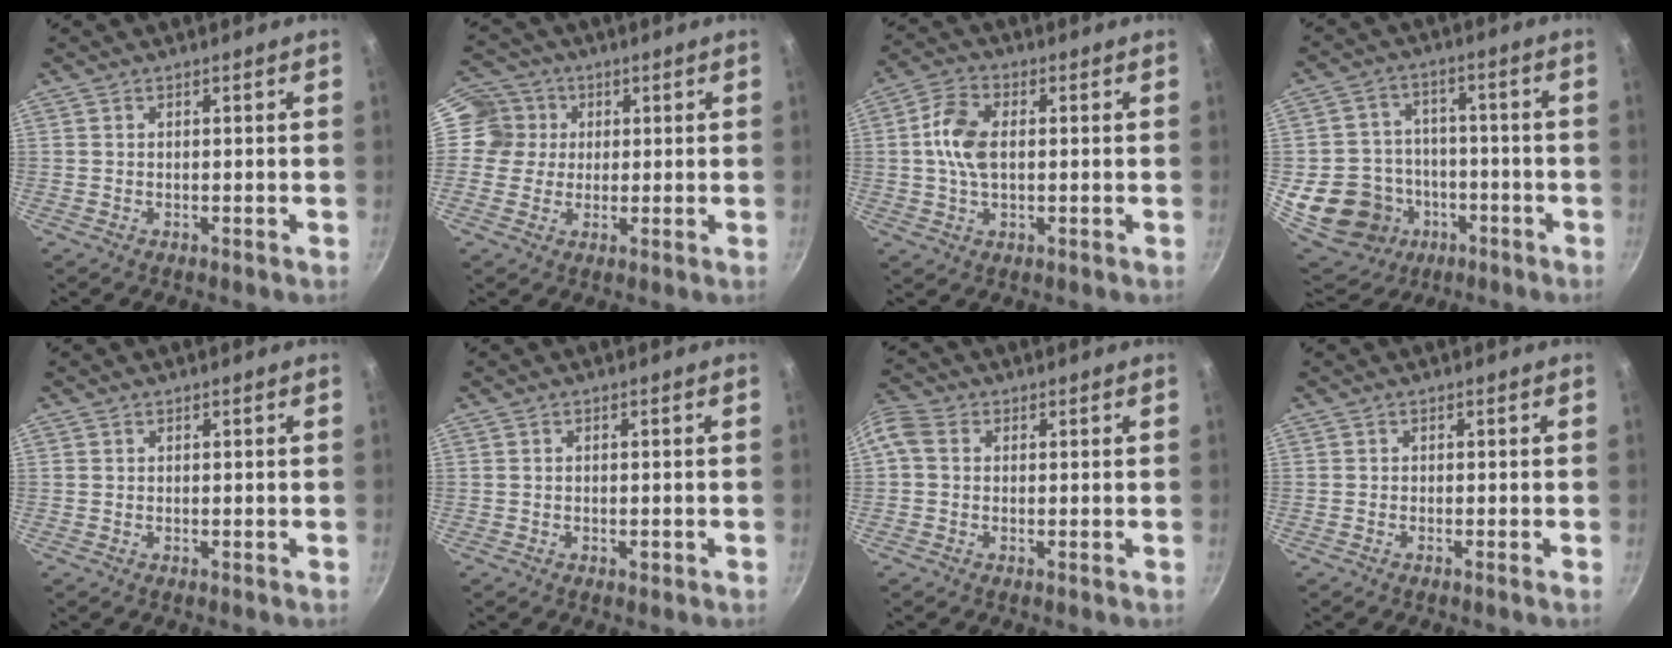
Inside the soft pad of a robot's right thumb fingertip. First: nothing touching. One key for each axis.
{"total": 6.7, "fx": 1.1, "fy": 6.4, "fz": 1.2, "tx": 0.017, "ty": 0.010, "tz": 0.001}
{"total": 7.9, "fx": 0.6, "fy": 4.6, "fz": 6.4, "tx": -0.121, "ty": 0.016, "tz": 0.005}
{"total": 16.1, "fx": -4.5, "fy": 14.4, "fz": 5.7, "tx": -0.083, "ty": 0.043, "tz": -0.056}
{"total": 0.0}
{"total": 1.0, "fx": -0.4, "fy": 0.5, "fz": 0.7, "tx": -0.011, "ty": 0.003, "tz": -0.006}
{"total": 6.2, "fx": 0.6, "fy": 5.0, "fz": 3.7, "tx": -0.091, "ty": 0.022, "tz": -0.004}
{"total": 0.5, "fx": -0.4, "fy": -0.2, "fz": 0.4, "tx": -0.018, "ty": 0.004, "tz": -0.010}